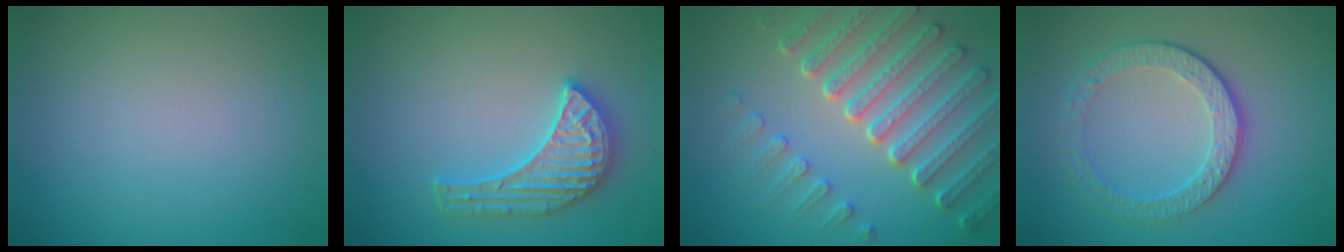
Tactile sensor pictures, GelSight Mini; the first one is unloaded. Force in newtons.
{"total": 4.2, "press": 3.9, "slide": 1.5}
{"total": 7.5, "press": 5.6, "slide": 5.0}
{"total": 4.7, "press": 3.4, "slide": 3.3}